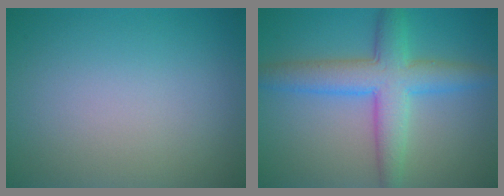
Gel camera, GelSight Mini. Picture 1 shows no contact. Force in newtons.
{"total": 5.9, "press": 5.9, "slide": 0.3}